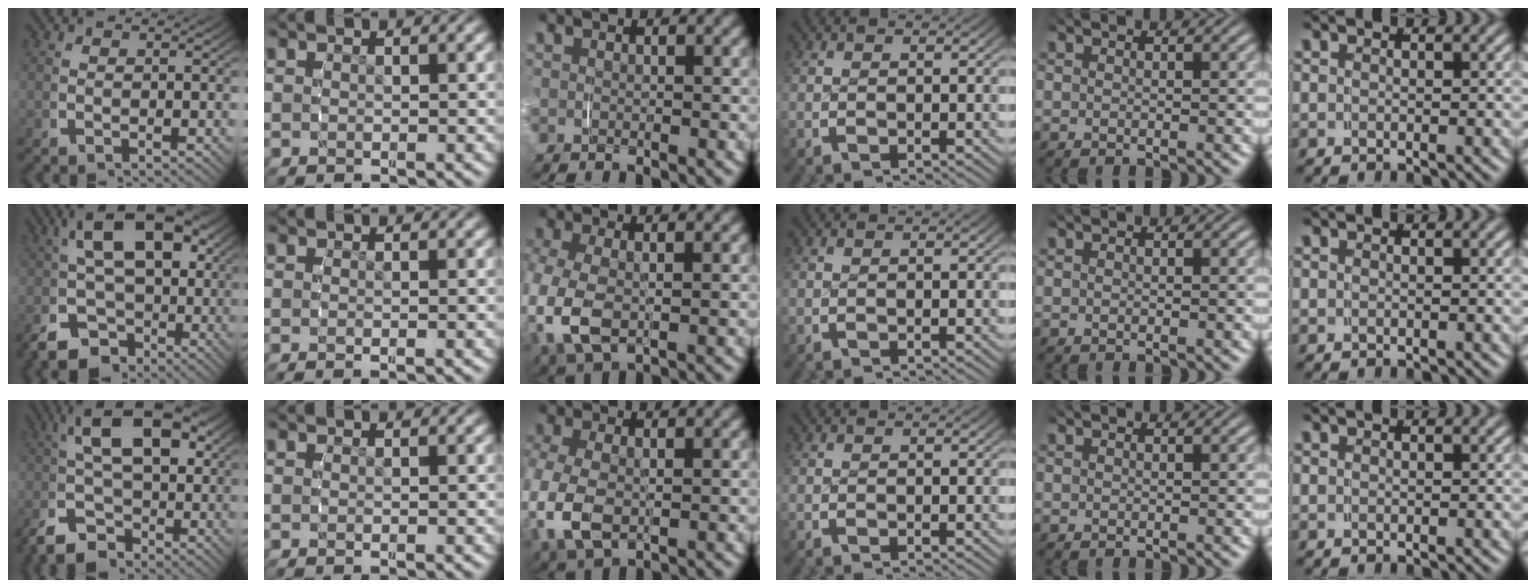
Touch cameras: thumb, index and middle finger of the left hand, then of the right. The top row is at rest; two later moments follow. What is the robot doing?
{"motion": "grasp_and_lifting", "object": "shorts"}